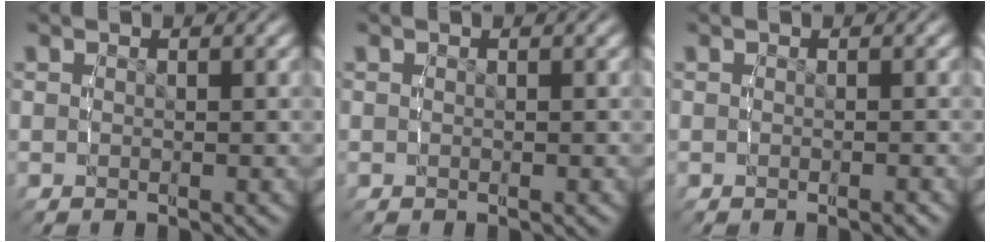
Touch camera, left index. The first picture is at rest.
{"total": 0.0}
{"total": 0.0}